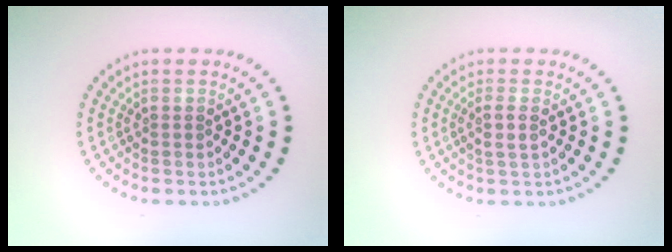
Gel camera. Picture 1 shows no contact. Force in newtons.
{"total": 1.3, "press": 1.2, "slide": 0.6}